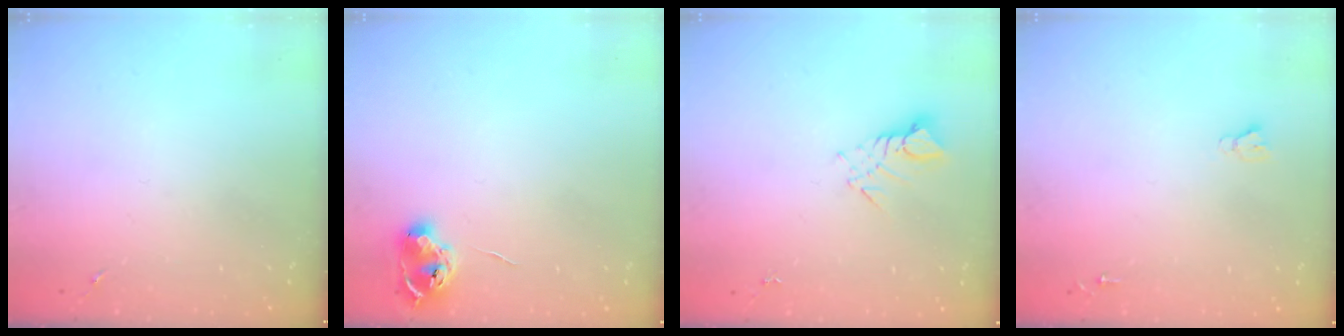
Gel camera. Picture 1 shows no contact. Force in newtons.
{"total": 7.7, "press": 7.7, "slide": 0.7}
{"total": 3.7, "press": 3.7, "slide": 0.2}
{"total": 2.7, "press": 2.7, "slide": 0.0}